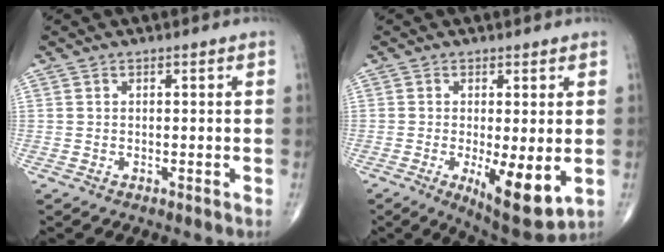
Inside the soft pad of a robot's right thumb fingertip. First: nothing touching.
{"total": 10.3, "force": [-2.1, 3.2, 9.6], "torque": [-0.145, -0.028, -0.025]}